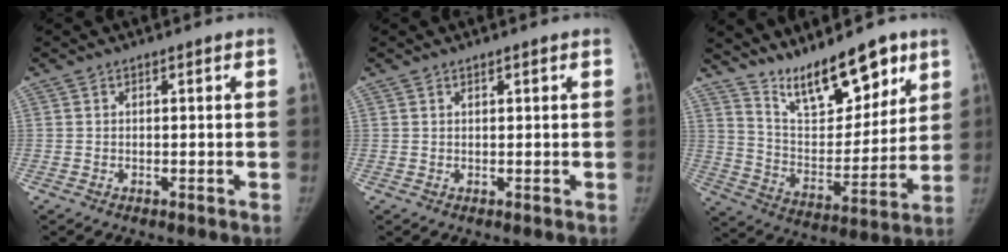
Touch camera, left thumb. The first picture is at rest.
{"total": 0.5, "force": [0.4, 0.1, 0.3], "torque": [-0.005, -0.002, 0.008]}
{"total": 16.9, "force": [12.4, 6.1, 9.6], "torque": [-0.105, -0.079, 0.220]}